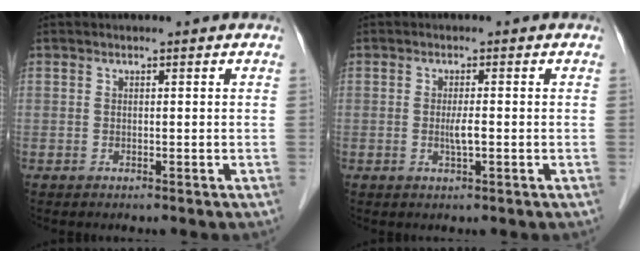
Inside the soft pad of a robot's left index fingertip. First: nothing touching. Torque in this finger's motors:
{"motor_torque": [0.36, 0.02, 0.03, 0.03]}